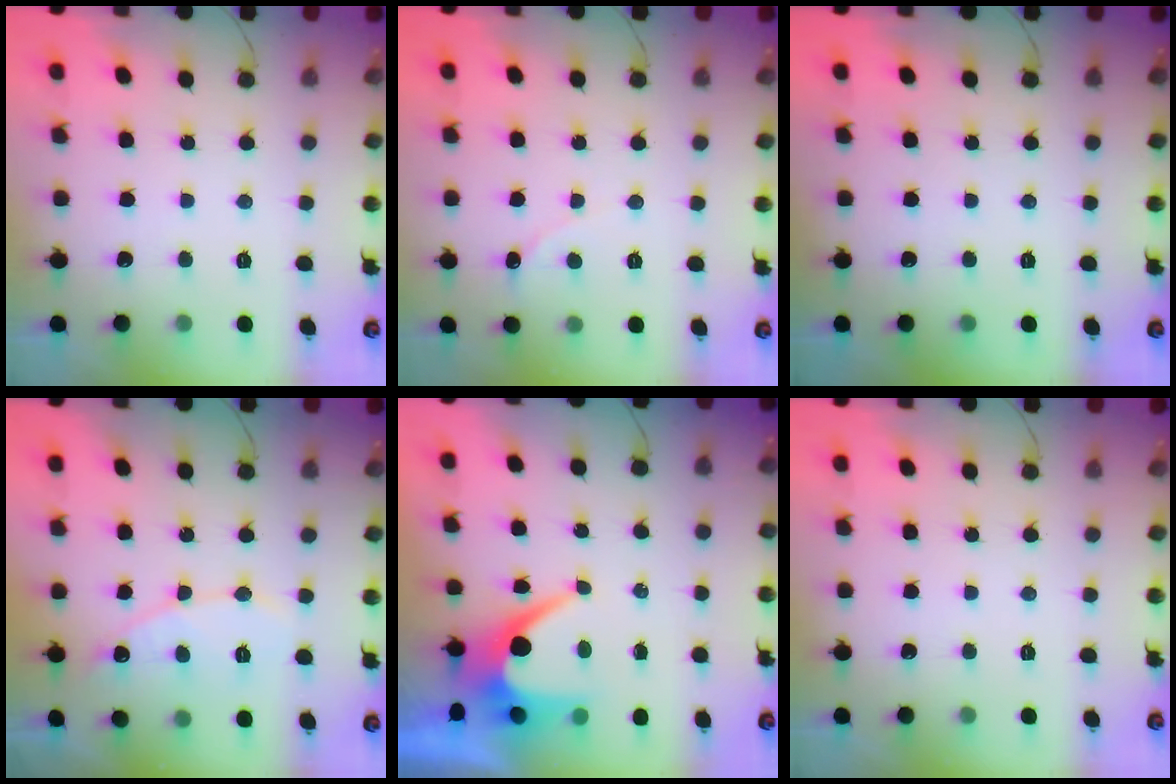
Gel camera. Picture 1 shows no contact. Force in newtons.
{"total": 0.0}
{"total": 0.0}
{"total": 7.8, "press": 7.8, "slide": 0.7}
{"total": 8.4, "press": 8.4, "slide": 0.5}
{"total": 0.0}